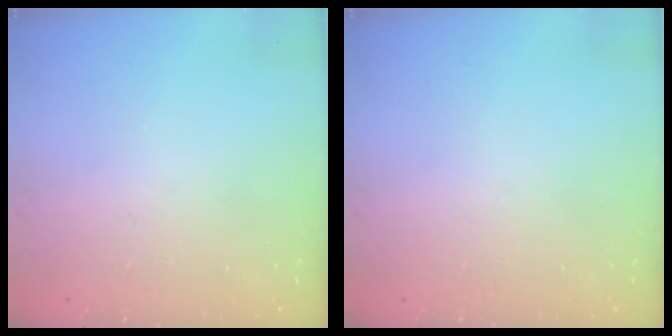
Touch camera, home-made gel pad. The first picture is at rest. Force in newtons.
{"total": 0.0}